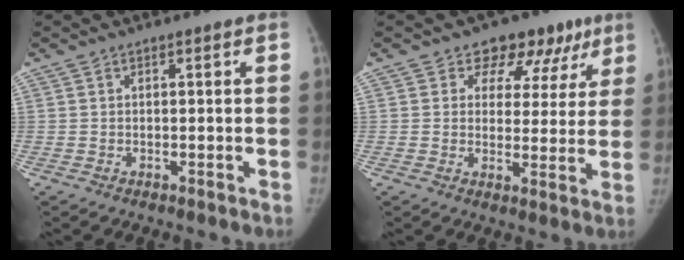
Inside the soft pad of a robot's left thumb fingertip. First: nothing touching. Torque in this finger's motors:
{"motor_torque": [-0.12, 0.04, 0.51, -0.19, -0.02]}